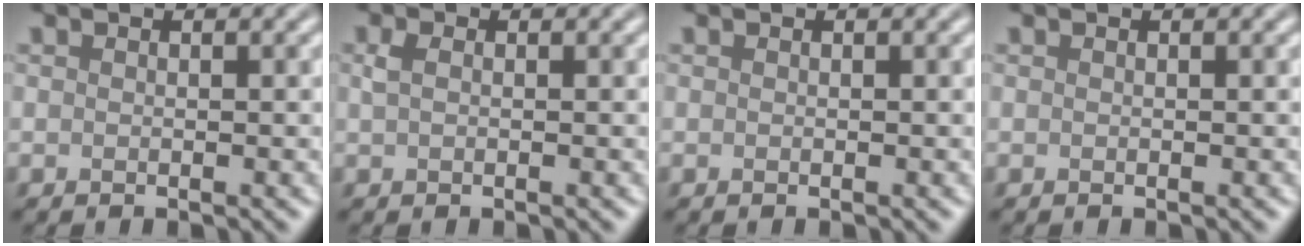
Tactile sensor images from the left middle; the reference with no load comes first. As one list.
[{"total": 1.1, "force": [0.3, 0.7, 0.8], "torque": [-0.020, 0.003, 0.003]}, {"total": 0.0}, {"total": 0.0}]